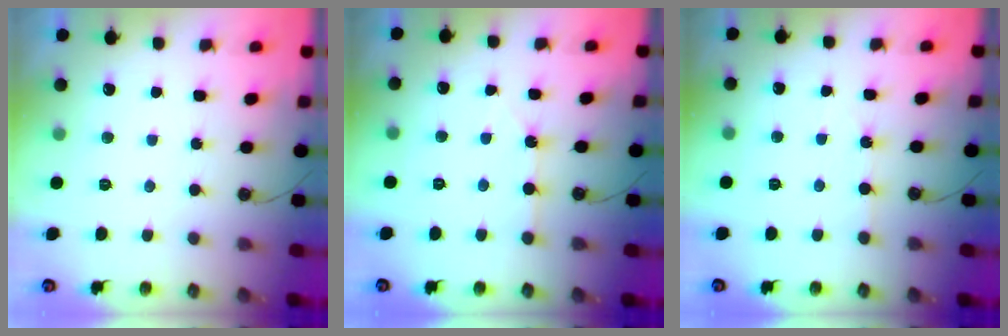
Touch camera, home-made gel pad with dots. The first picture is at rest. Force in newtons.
{"total": 1.8, "press": 1.8, "slide": 0.1}
{"total": 2.9, "press": 2.9, "slide": 0.5}